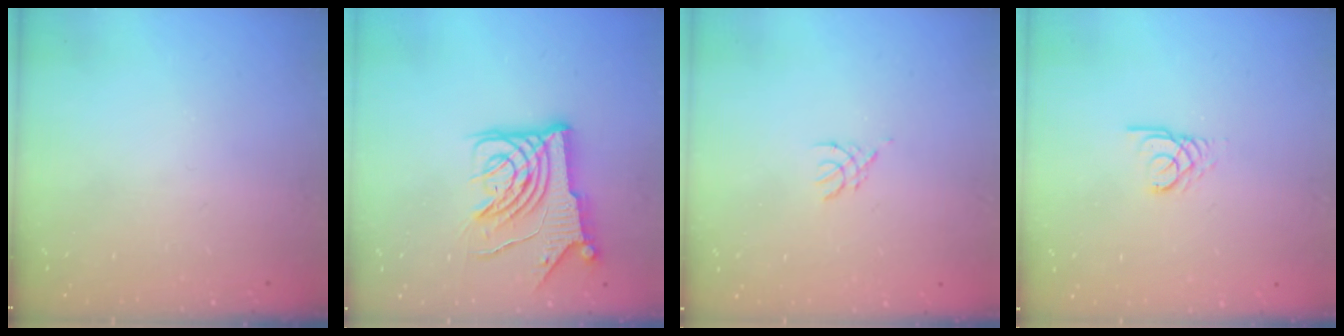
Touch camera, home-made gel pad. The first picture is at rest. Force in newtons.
{"total": 12.6, "press": 12.6, "slide": 1.4}
{"total": 1.8, "press": 1.7, "slide": 0.4}
{"total": 2.6, "press": 2.6, "slide": 0.1}